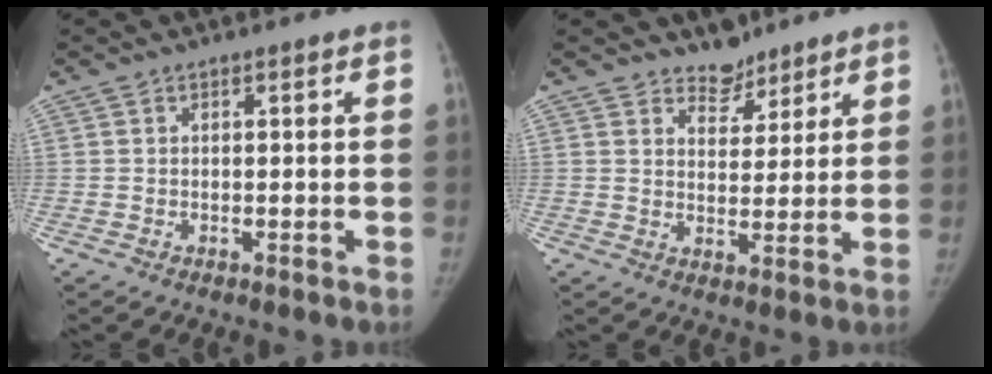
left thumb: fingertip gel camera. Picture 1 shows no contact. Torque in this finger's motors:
{"motor_torque": [0.35, -0.23, 0.52, -0.45, -0.01]}